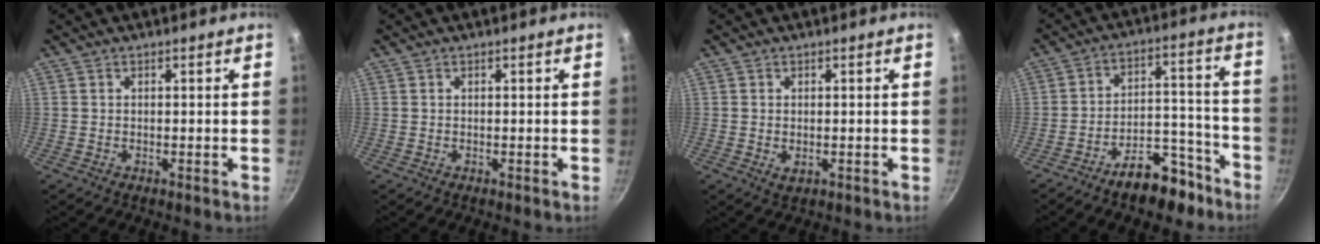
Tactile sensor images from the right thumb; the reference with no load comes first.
{"total": 0.0}
{"total": 1.8, "force": [-0.2, 1.2, 1.3], "torque": [-0.023, -0.004, -0.002]}
{"total": 12.6, "force": [-8.8, 6.1, 6.7], "torque": [-0.056, 0.092, -0.125]}